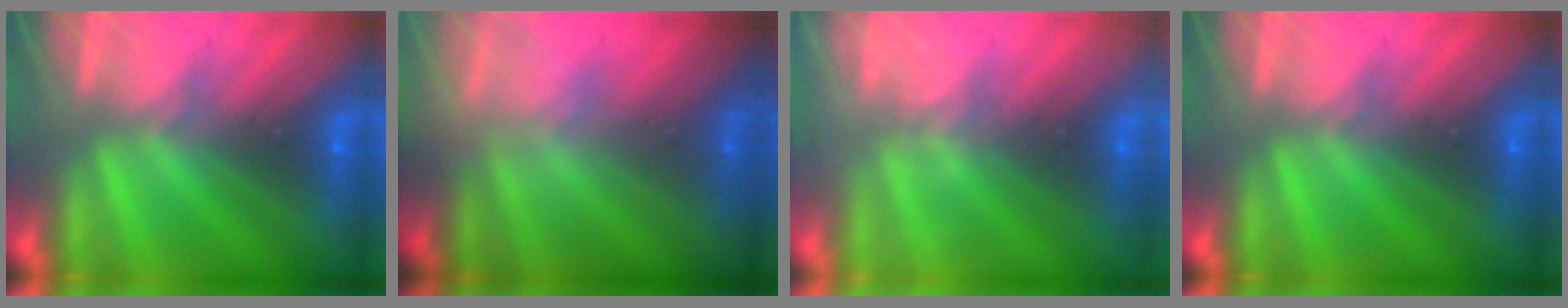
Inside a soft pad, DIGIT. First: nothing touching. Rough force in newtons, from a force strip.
{"total": 2.3}
{"total": 2.0}
{"total": 0.0}